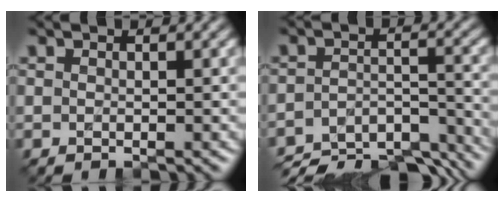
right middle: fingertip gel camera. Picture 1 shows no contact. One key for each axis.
{"total": 11.7, "fx": -10.4, "fy": 3.1, "fz": 4.3, "tx": -0.072, "ty": -0.012, "tz": -0.157}